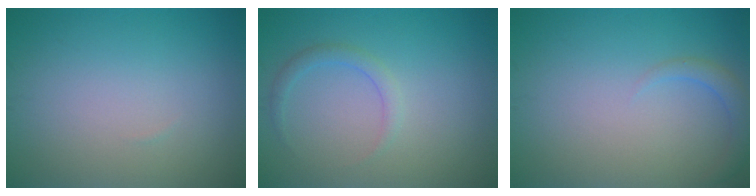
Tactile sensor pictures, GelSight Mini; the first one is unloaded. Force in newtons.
{"total": 1.4, "press": 1.4, "slide": 0.2}
{"total": 1.6, "press": 1.6, "slide": 0.2}